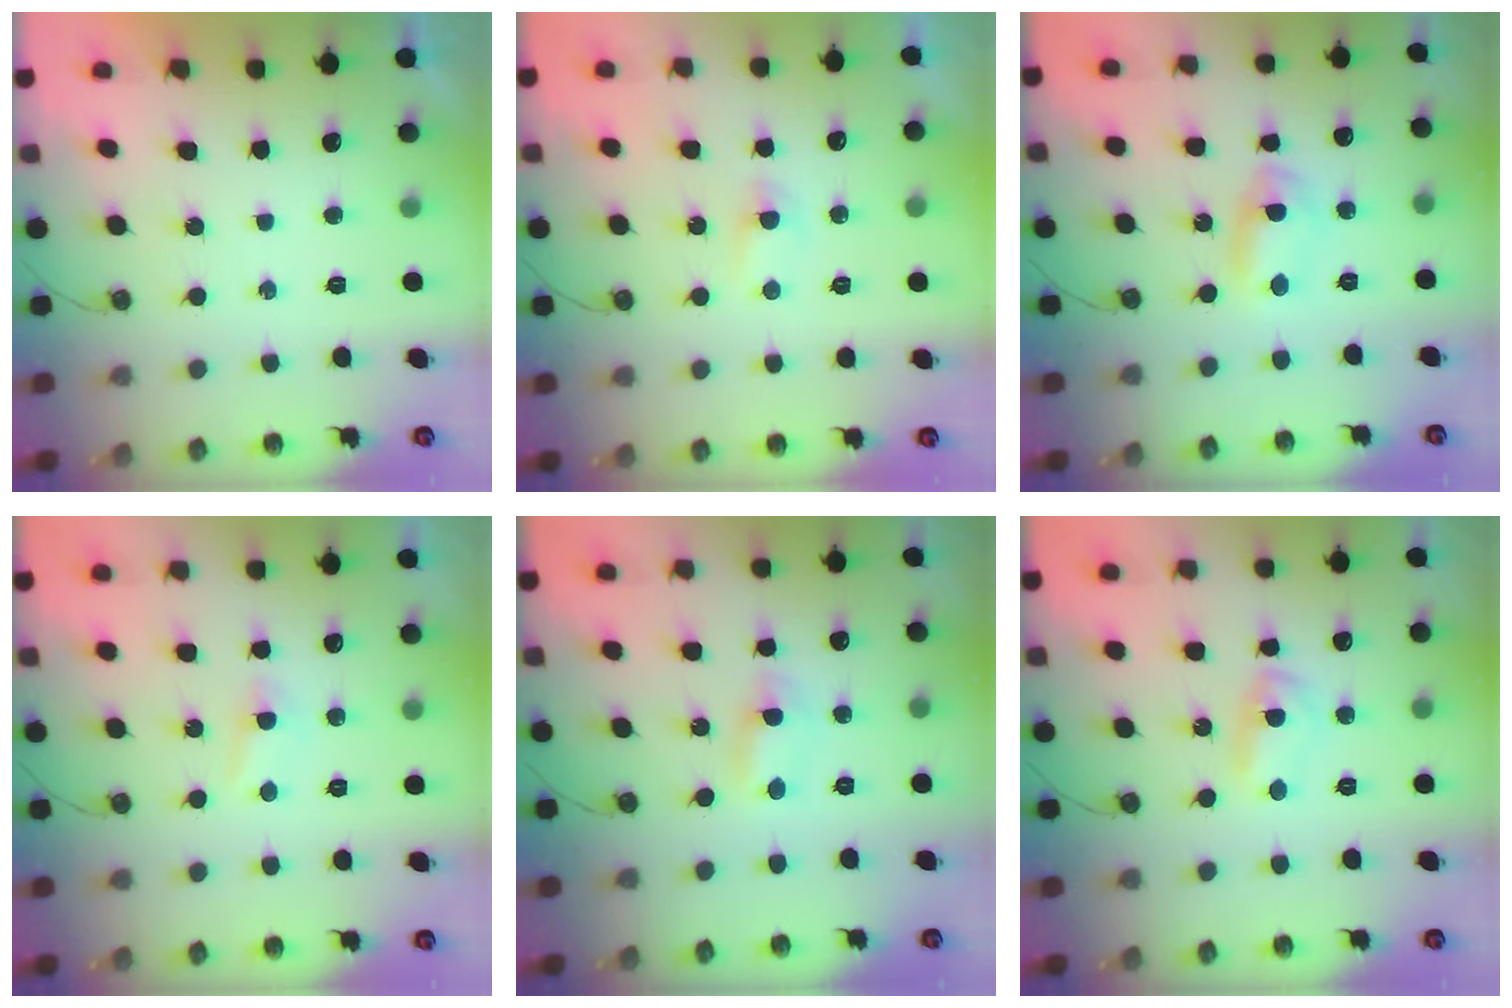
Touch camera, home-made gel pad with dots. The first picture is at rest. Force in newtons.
{"total": 2.2, "press": 2.2, "slide": 0.3}
{"total": 3.6, "press": 3.5, "slide": 0.9}
{"total": 4.1, "press": 4.1, "slide": 0.4}
{"total": 1.1, "press": 0.8, "slide": 0.6}
{"total": 4.1, "press": 4.1, "slide": 0.2}